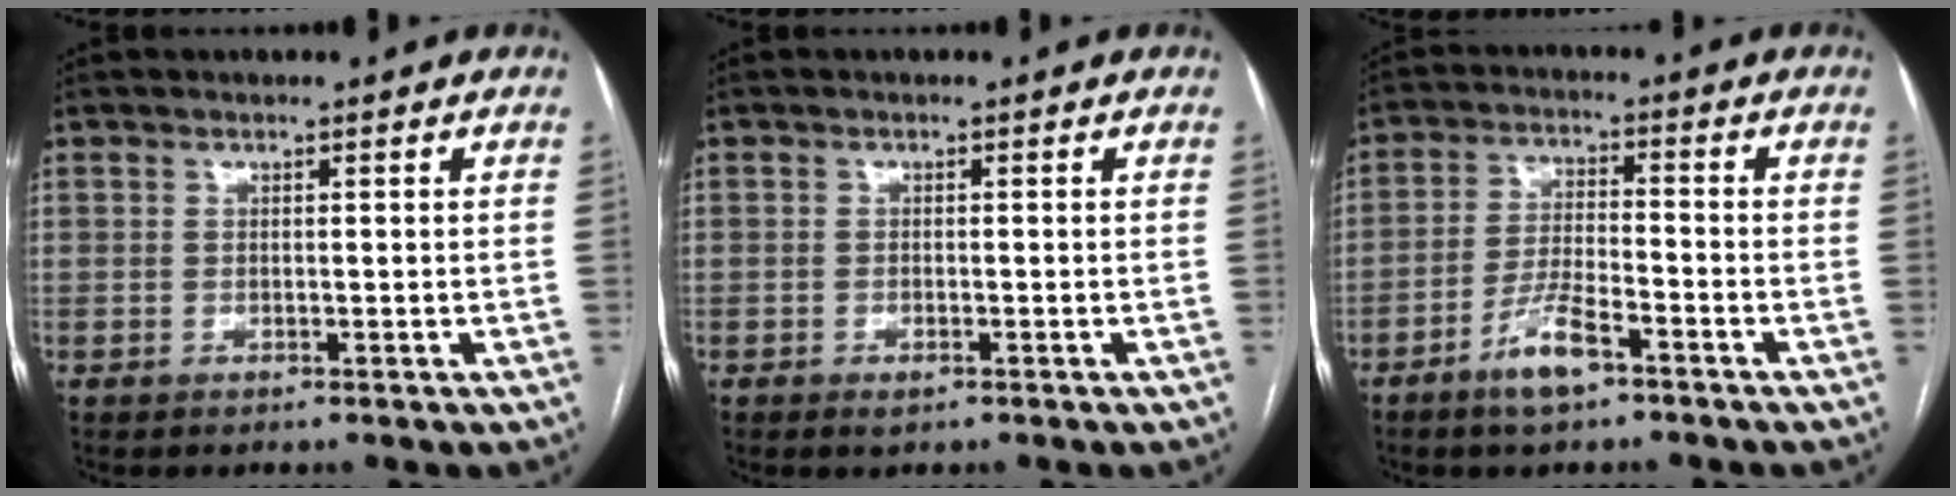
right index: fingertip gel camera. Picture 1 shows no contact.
{"total": 1.3, "force": [-0.8, 0.5, 0.8], "torque": [-0.013, 0.000, -0.008]}
{"total": 6.8, "force": [-4.4, 1.4, 5.0], "torque": [-0.103, -0.001, -0.081]}